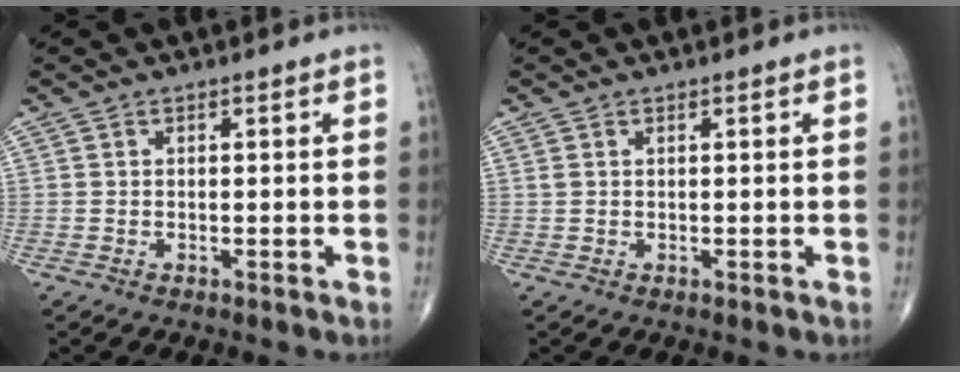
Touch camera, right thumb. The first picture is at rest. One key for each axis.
{"total": 0.8, "fx": 0.4, "fy": 0.4, "fz": 0.6, "tx": -0.013, "ty": 0.010, "tz": 0.012}